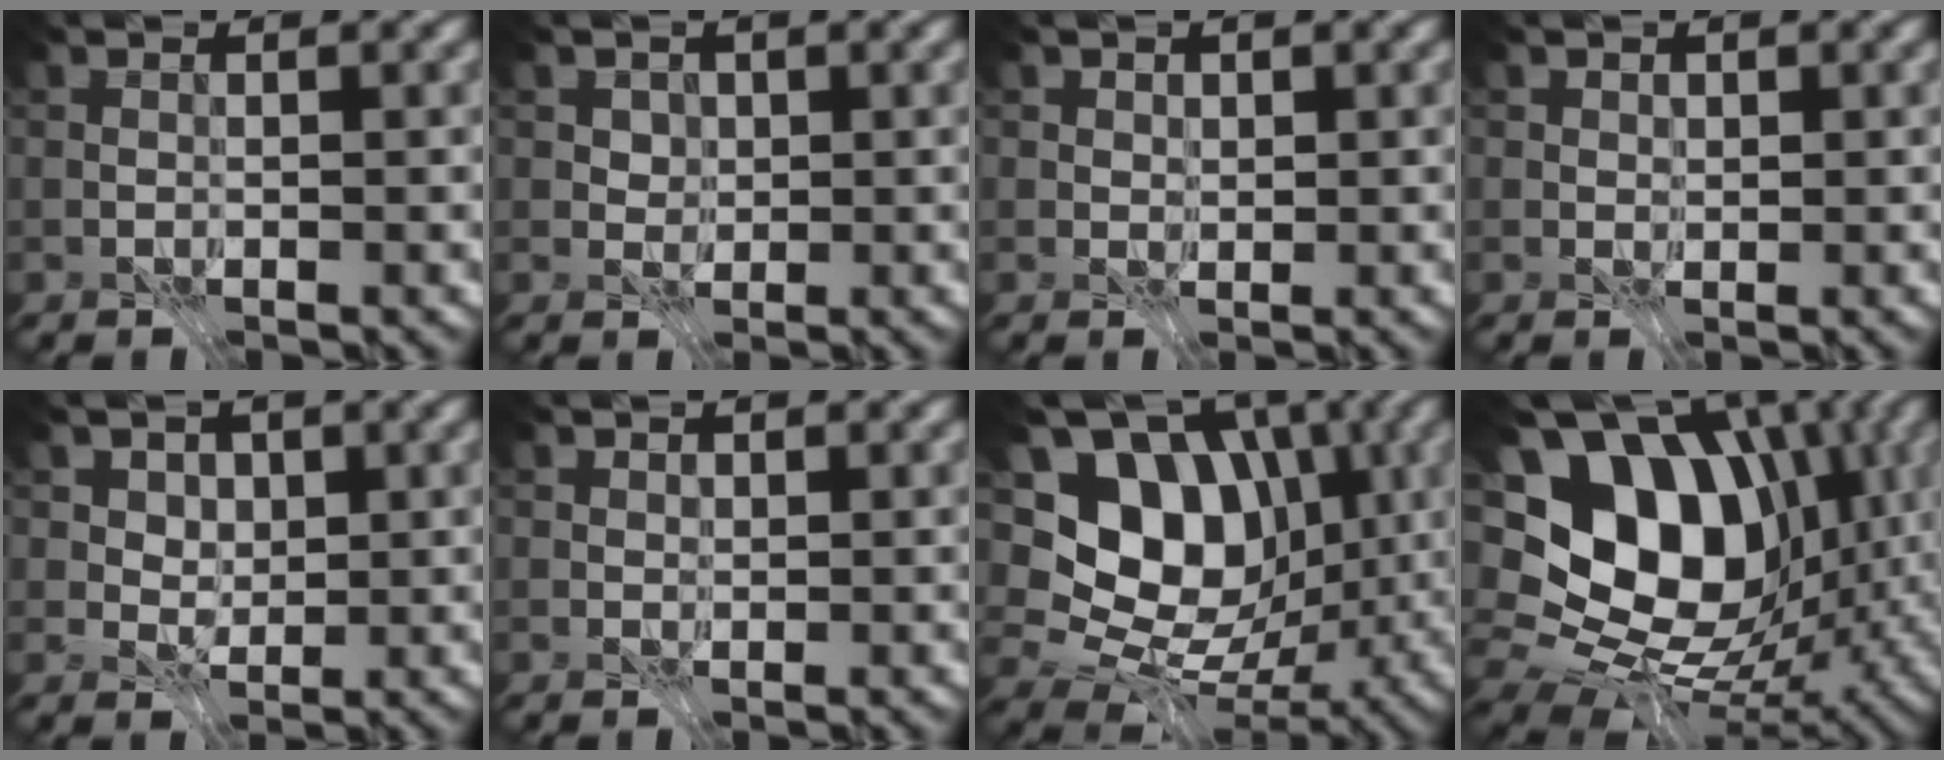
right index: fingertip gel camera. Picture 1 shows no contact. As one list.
[{"total": 2.6, "force": [1.2, 2.0, 1.2], "torque": [-0.033, -0.003, 0.028]}, {"total": 1.9, "force": [1.0, 1.4, 0.8], "torque": [-0.019, -0.005, 0.020]}, {"total": 1.6, "force": [0.8, 1.2, 0.7], "torque": [-0.014, -0.007, 0.019]}, {"total": 3.9, "force": [1.8, 3.0, 1.8], "torque": [-0.041, -0.010, 0.031]}, {"total": 1.2, "force": [0.6, 0.9, 0.5], "torque": [-0.009, -0.008, 0.016]}, {"total": 12.5, "force": [1.4, 9.5, 8.0], "torque": [-0.135, 0.023, 0.016]}, {"total": 16.2, "force": [1.9, 11.8, 10.9], "torque": [-0.169, 0.019, 0.035]}]